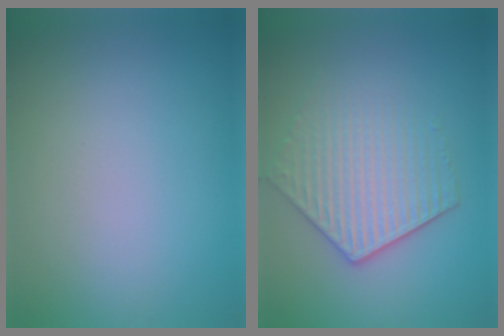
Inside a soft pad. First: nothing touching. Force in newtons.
{"total": 4.4, "press": 3.8, "slide": 2.3}